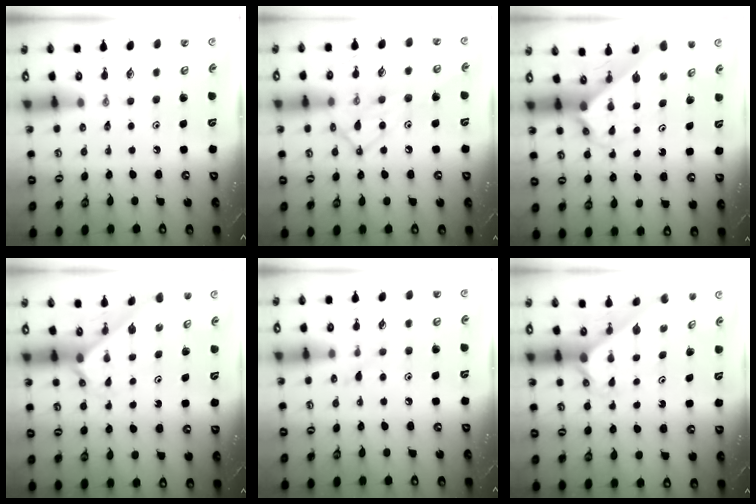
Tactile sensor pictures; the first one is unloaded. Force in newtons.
{"total": 14.0, "press": 14.0, "slide": 1.3}
{"total": 2.2, "press": 2.2, "slide": 0.1}
{"total": 2.0, "press": 2.0, "slide": 0.2}
{"total": 5.2, "press": 5.1, "slide": 0.6}
{"total": 1.8, "press": 1.8, "slide": 0.1}